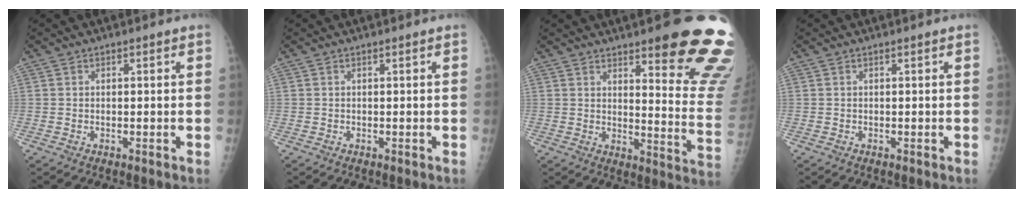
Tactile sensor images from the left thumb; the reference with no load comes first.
{"total": 0.0}
{"total": 19.9, "force": [13.2, 4.1, 14.4], "torque": [-0.147, -0.083, 0.163]}
{"total": 0.0}